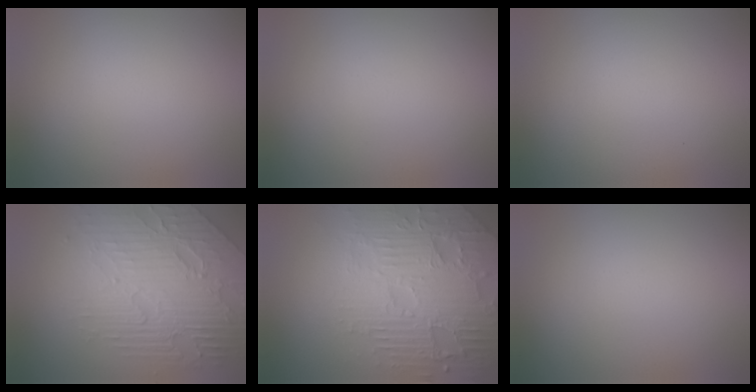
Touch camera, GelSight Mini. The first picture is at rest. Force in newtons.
{"total": 0.0}
{"total": 0.0}
{"total": 8.1, "press": 5.6, "slide": 5.9}
{"total": 7.9, "press": 5.7, "slide": 5.4}
{"total": 0.0}